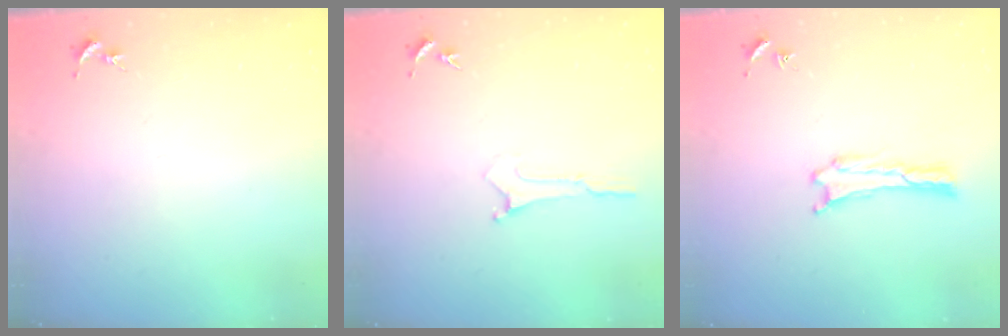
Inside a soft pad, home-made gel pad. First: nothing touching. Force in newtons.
{"total": 0.0}
{"total": 0.0}